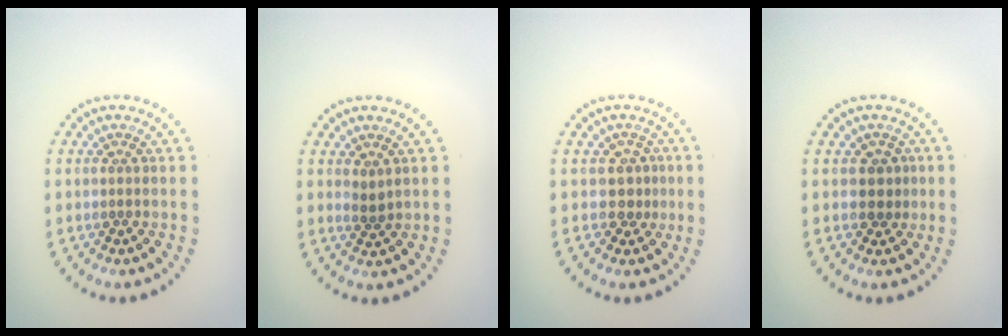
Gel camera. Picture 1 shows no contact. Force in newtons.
{"total": 1.0, "press": 0.7, "slide": 0.6}
{"total": 2.0, "press": 1.4, "slide": 1.4}
{"total": 1.7, "press": 1.5, "slide": 0.9}